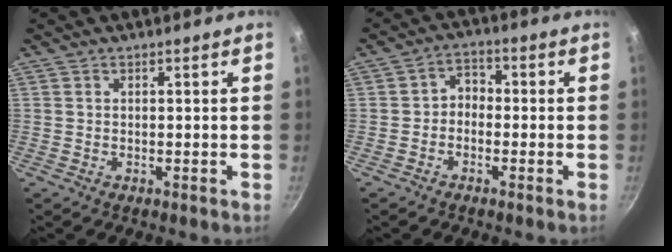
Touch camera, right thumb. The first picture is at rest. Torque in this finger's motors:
{"motor_torque": [-0.77, 0.04, 0.10, 0.03, 0.05]}